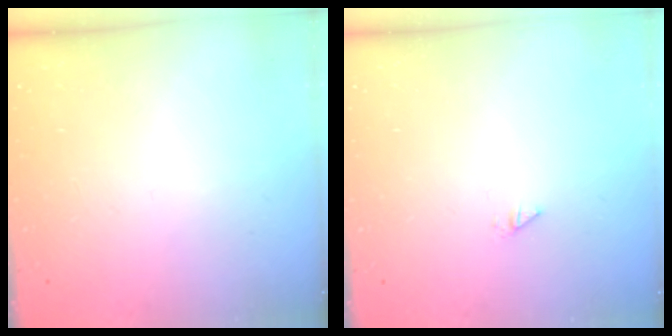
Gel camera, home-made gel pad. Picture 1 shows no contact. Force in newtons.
{"total": 0.0}